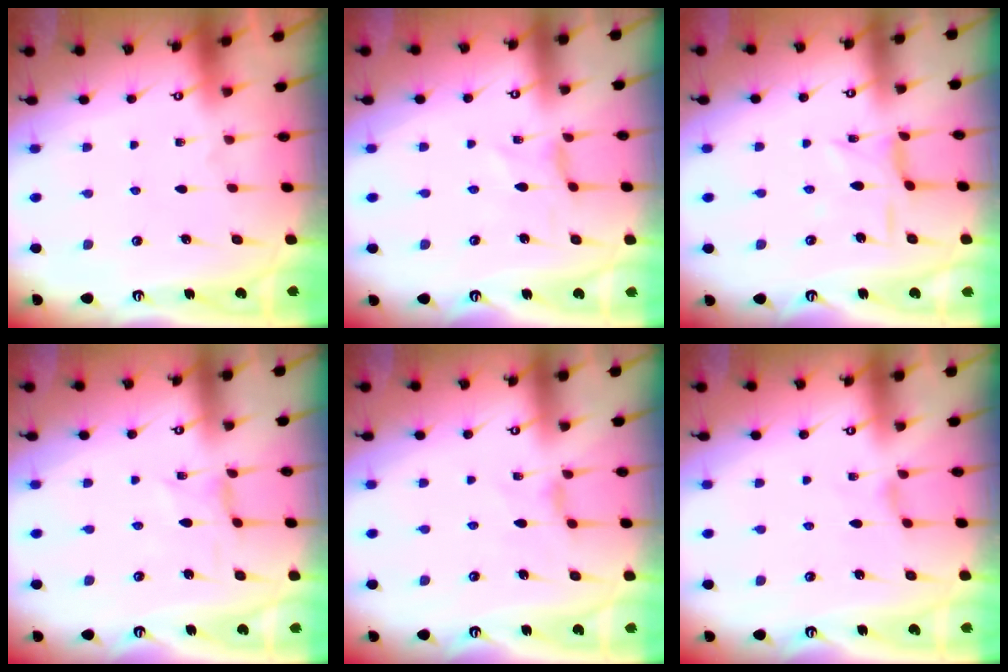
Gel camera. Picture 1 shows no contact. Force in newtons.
{"total": 0.0}
{"total": 4.2, "press": 4.2, "slide": 0.2}
{"total": 0.0}
{"total": 1.1, "press": 1.0, "slide": 0.3}
{"total": 1.5, "press": 1.4, "slide": 0.3}